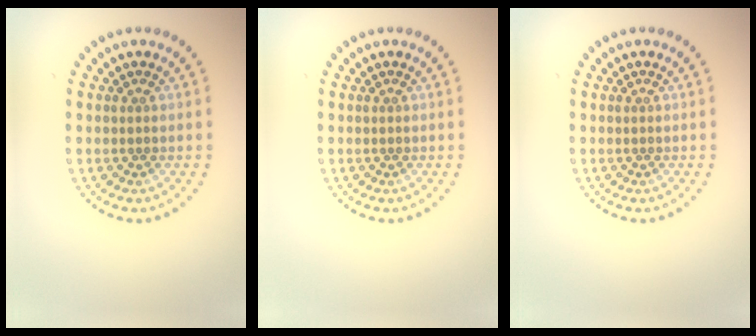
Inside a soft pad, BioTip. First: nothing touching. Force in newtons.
{"total": 0.0}
{"total": 0.0}